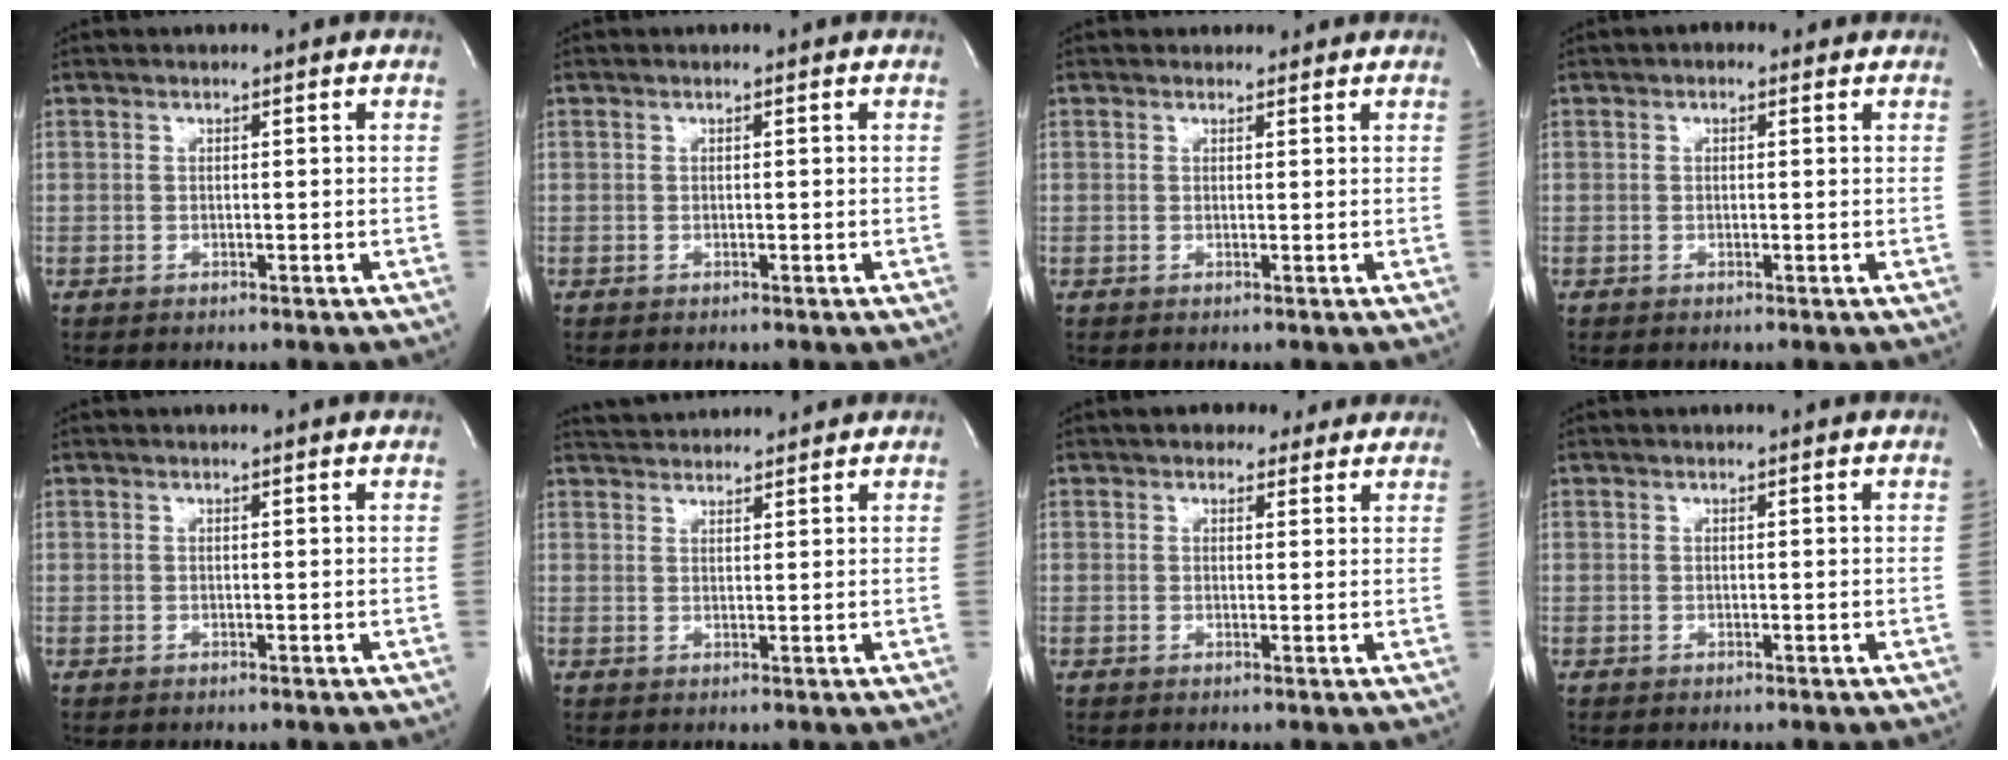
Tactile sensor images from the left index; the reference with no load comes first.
{"total": 0.0}
{"total": 0.9, "force": [0.7, 0.5, -0.1], "torque": [-0.002, 0.000, 0.007]}
{"total": 1.0, "force": [0.4, 0.7, 0.7], "torque": [-0.012, 0.004, -0.002]}
{"total": 0.9, "force": [0.9, -0.2, 0.3], "torque": [-0.013, -0.004, 0.012]}
{"total": 6.1, "force": [5.9, 0.7, 1.2], "torque": [-0.025, 0.029, 0.090]}
{"total": 5.7, "force": [4.6, 2.7, 1.9], "torque": [-0.014, 0.013, 0.056]}
{"total": 0.6, "force": [0.6, -0.2, 0.2], "torque": [-0.008, -0.004, 0.011]}